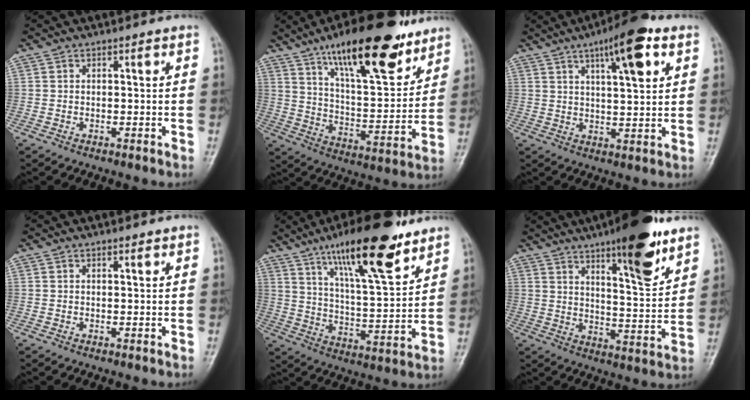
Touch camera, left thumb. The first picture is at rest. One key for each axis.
{"total": 22.9, "fx": 14.9, "fy": 7.3, "fz": 15.8, "tx": -0.214, "ty": -0.064, "tz": 0.246}
{"total": 12.2, "fx": 5.9, "fy": 3.4, "fz": 10.1, "tx": -0.138, "ty": -0.017, "tz": 0.086}
{"total": 0.9, "fx": 0.7, "fy": 0.3, "fz": 0.5, "tx": -0.009, "ty": -0.004, "tz": 0.010}
{"total": 19.9, "fx": 13.1, "fy": 4.9, "fz": 14.2, "tx": -0.202, "ty": -0.059, "tz": 0.220}
{"total": 16.4, "fx": 10.4, "fy": 3.9, "fz": 12.1, "tx": -0.153, "ty": -0.063, "tz": 0.162}